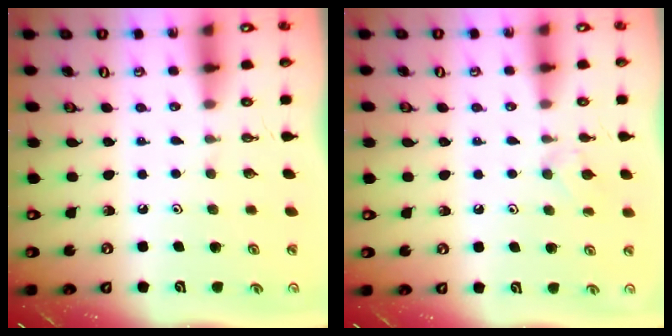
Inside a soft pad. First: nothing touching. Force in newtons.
{"total": 6.4, "press": 6.3, "slide": 1.0}